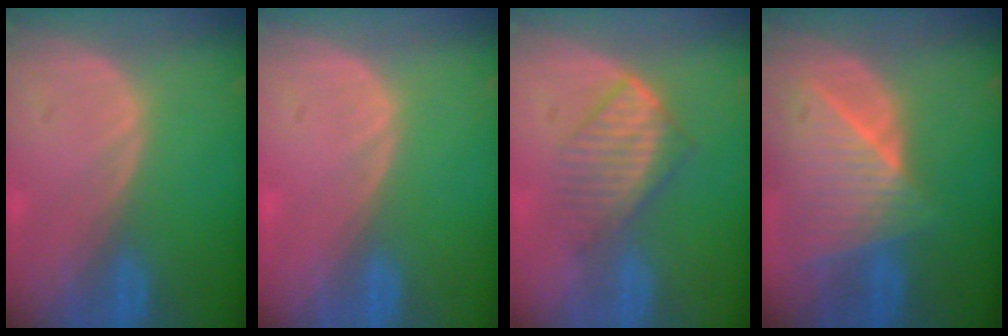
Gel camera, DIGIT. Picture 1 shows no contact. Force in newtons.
{"total": 0.5, "press": 0.1, "slide": 0.5}
{"total": 5.9, "press": 5.6, "slide": 1.7}
{"total": 9.0, "press": 8.1, "slide": 4.1}